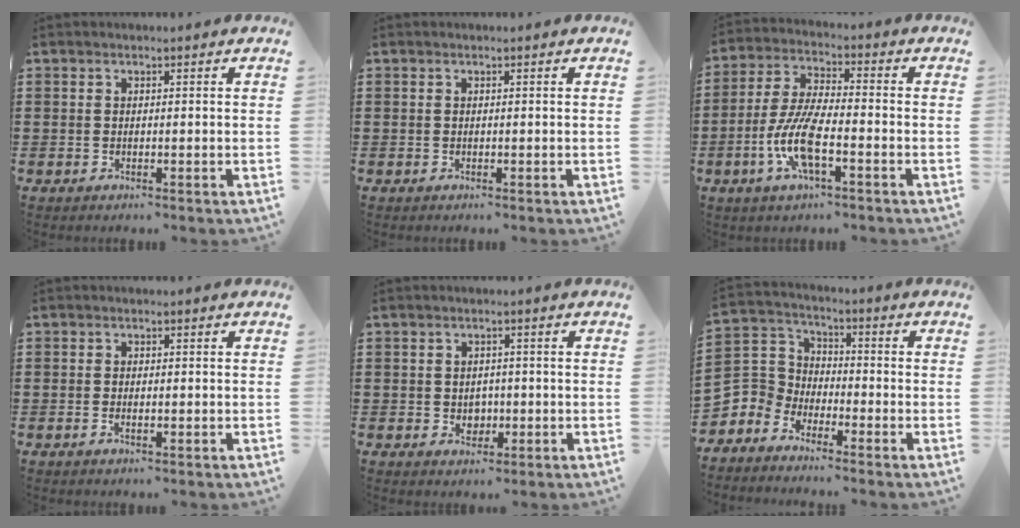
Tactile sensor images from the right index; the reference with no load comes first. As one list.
[{"total": 0.0}, {"total": 9.1, "force": [-3.4, 2.6, 8.0], "torque": [-0.186, -0.013, -0.068]}, {"total": 1.2, "force": [-0.2, 0.5, 1.1], "torque": [-0.020, -0.002, -0.004]}, {"total": 2.3, "force": [-0.2, 2.0, 1.1], "torque": [-0.018, 0.003, -0.009]}, {"total": 5.1, "force": [-3.1, 3.9, 0.9], "torque": [-0.061, -0.002, -0.074]}]